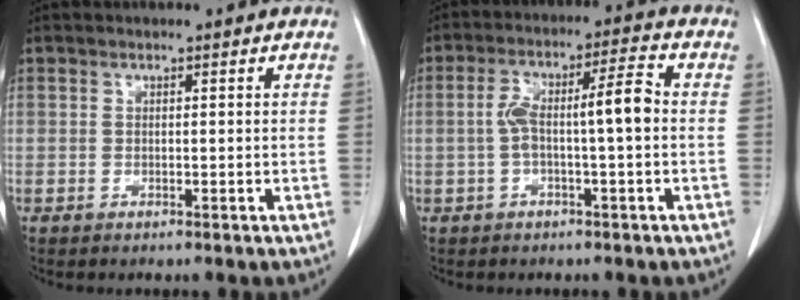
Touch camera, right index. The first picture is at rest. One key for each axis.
{"total": 7.7, "fx": -0.4, "fy": 1.3, "fz": 7.6, "tx": -0.144, "ty": 0.031, "tz": -0.008}